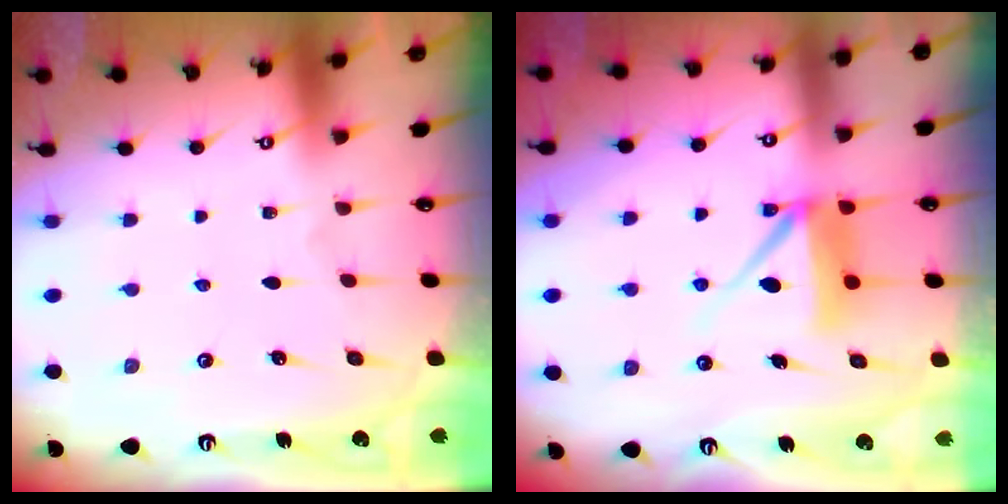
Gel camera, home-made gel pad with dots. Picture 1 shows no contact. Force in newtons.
{"total": 8.9, "press": 8.9, "slide": 0.9}